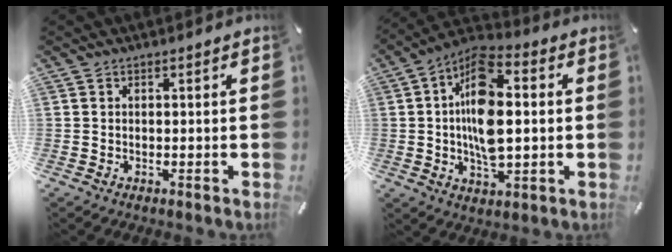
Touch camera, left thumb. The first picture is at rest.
{"total": 14.4, "force": [0.7, 7.4, 12.3], "torque": [-0.258, 0.000, 0.010]}